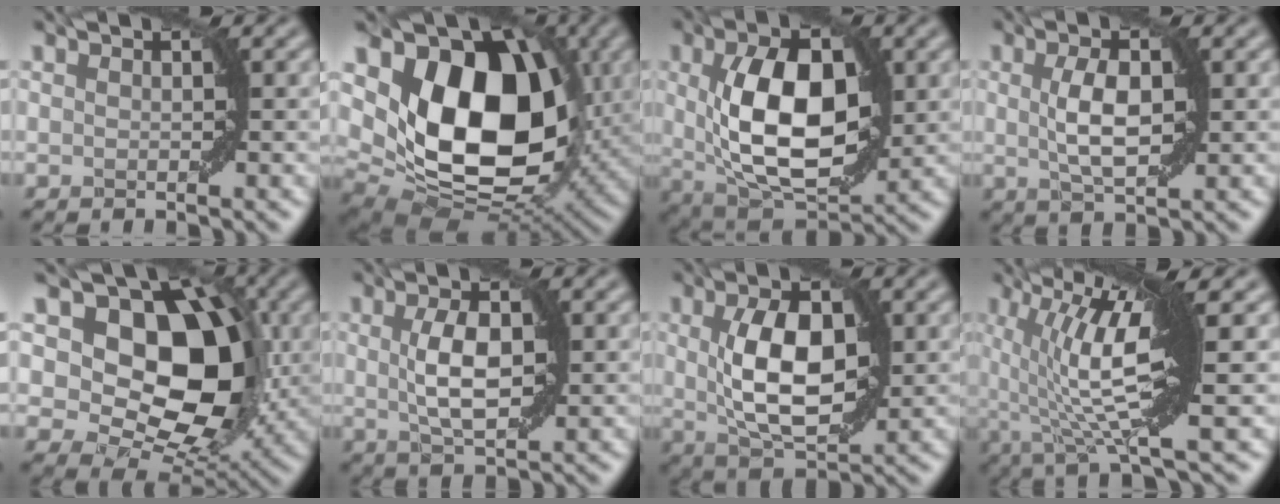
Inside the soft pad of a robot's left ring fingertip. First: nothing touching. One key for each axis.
{"total": 14.8, "fx": 3.1, "fy": 9.9, "fz": 10.5, "tx": -0.163, "ty": -0.013, "tz": 0.059}
{"total": 10.3, "fx": 0.7, "fy": 5.4, "fz": 8.7, "tx": -0.155, "ty": -0.003, "tz": 0.017}
{"total": 3.9, "fx": 0.4, "fy": 1.6, "fz": 3.6, "tx": -0.076, "ty": 0.002, "tz": 0.010}
{"total": 13.0, "fx": 2.5, "fy": 8.9, "fz": 9.1, "tx": -0.119, "ty": -0.007, "tz": 0.036}
{"total": 4.4, "fx": 0.4, "fy": 1.9, "fz": 3.9, "tx": -0.080, "ty": 0.002, "tz": 0.010}
{"total": 7.5, "fx": 0.6, "fy": 3.8, "fz": 6.5, "tx": -0.126, "ty": -0.001, "tz": 0.015}
{"total": 9.6, "fx": 1.5, "fy": 2.2, "fz": 9.3, "tx": -0.167, "ty": 0.005, "tz": 0.026}